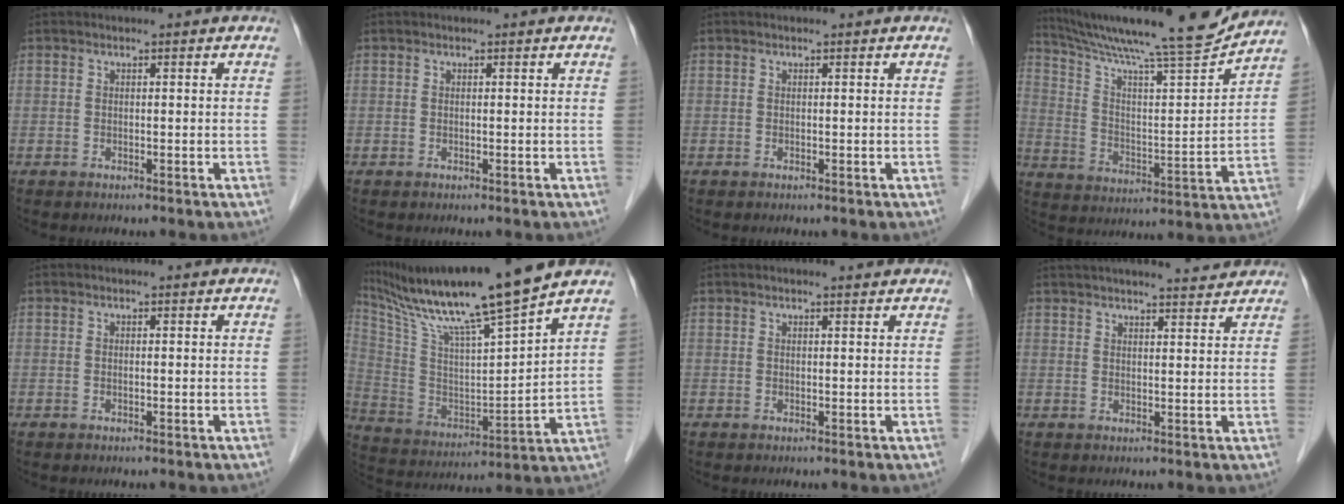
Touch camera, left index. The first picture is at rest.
{"total": 0.0}
{"total": 0.0}
{"total": 19.5, "force": [17.8, -0.4, 8.0], "torque": [-0.140, -0.025, 0.278]}
{"total": 0.0}
{"total": 19.1, "force": [15.3, -0.9, 11.4], "torque": [-0.207, -0.004, 0.271]}
{"total": 1.8, "force": [1.7, 0.0, 0.7], "torque": [-0.012, 0.011, 0.025]}
{"total": 11.2, "force": [10.3, 1.0, 4.3], "torque": [-0.067, 0.016, 0.135]}